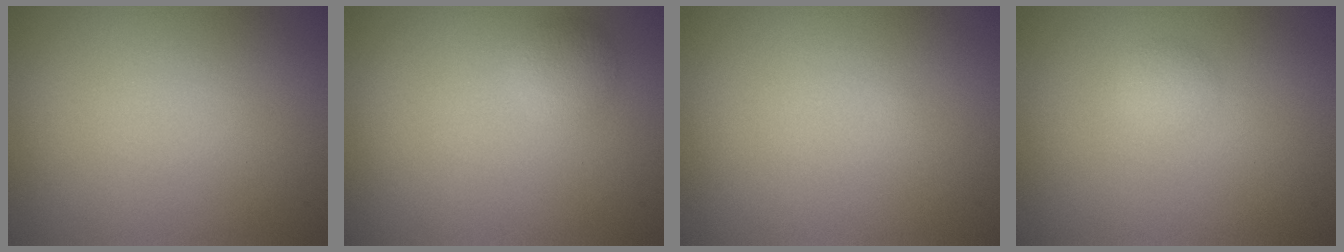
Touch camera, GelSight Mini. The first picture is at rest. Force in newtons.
{"total": 1.3, "press": 1.3, "slide": 0.0}
{"total": 0.0}
{"total": 1.1, "press": 1.1, "slide": 0.0}